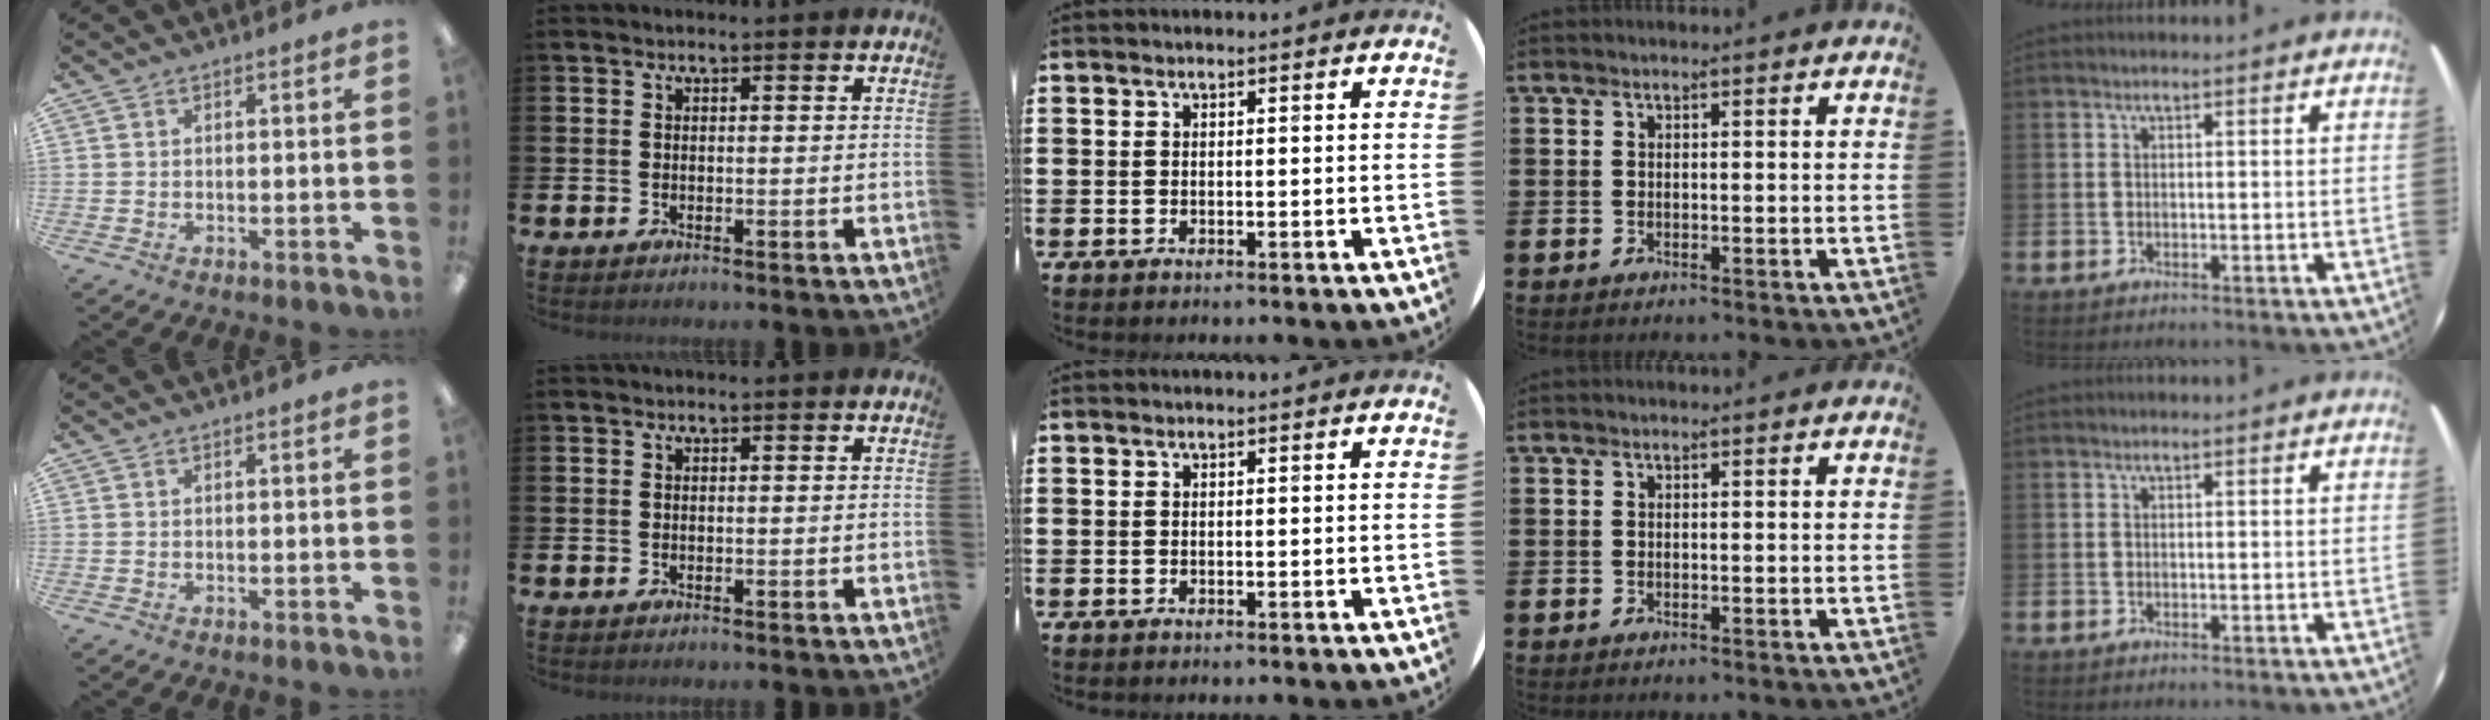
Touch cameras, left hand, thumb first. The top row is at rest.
{}